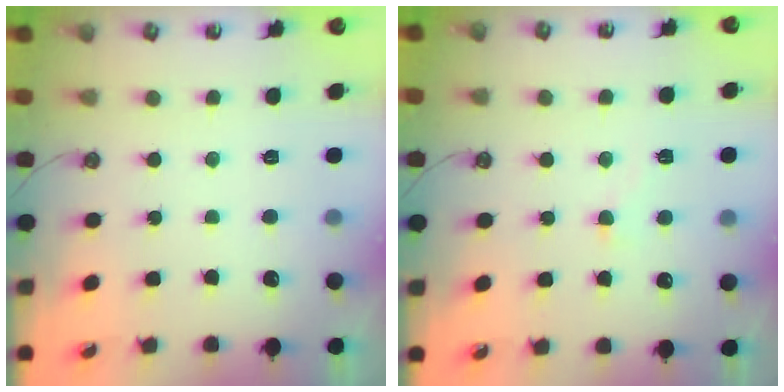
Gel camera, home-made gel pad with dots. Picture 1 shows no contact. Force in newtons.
{"total": 2.7, "press": 2.5, "slide": 0.9}